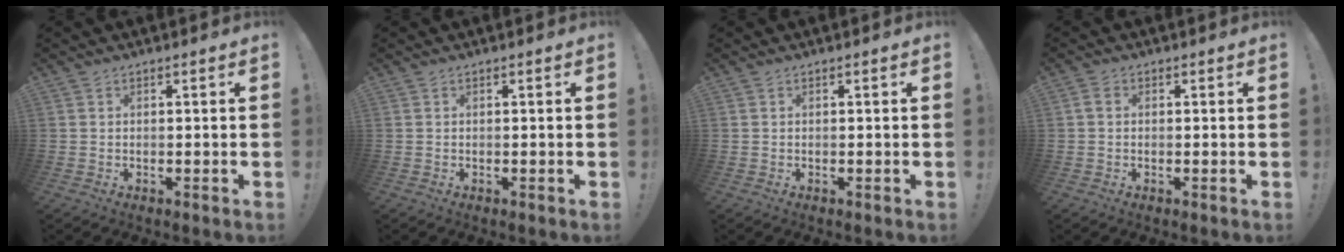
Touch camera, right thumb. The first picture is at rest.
{"total": 0.0}
{"total": 0.0}
{"total": 1.9, "force": [0.2, 1.5, 1.2], "torque": [-0.019, 0.003, 0.002]}